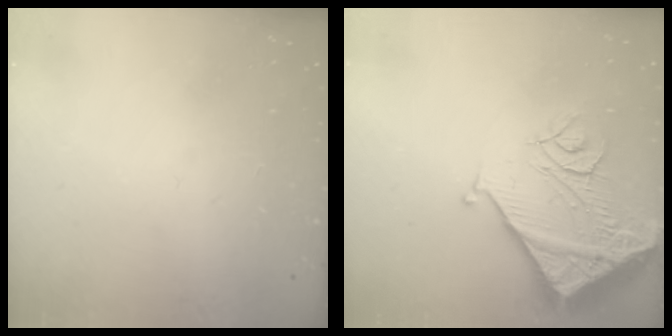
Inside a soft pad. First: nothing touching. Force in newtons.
{"total": 14.6, "press": 14.5, "slide": 2.0}